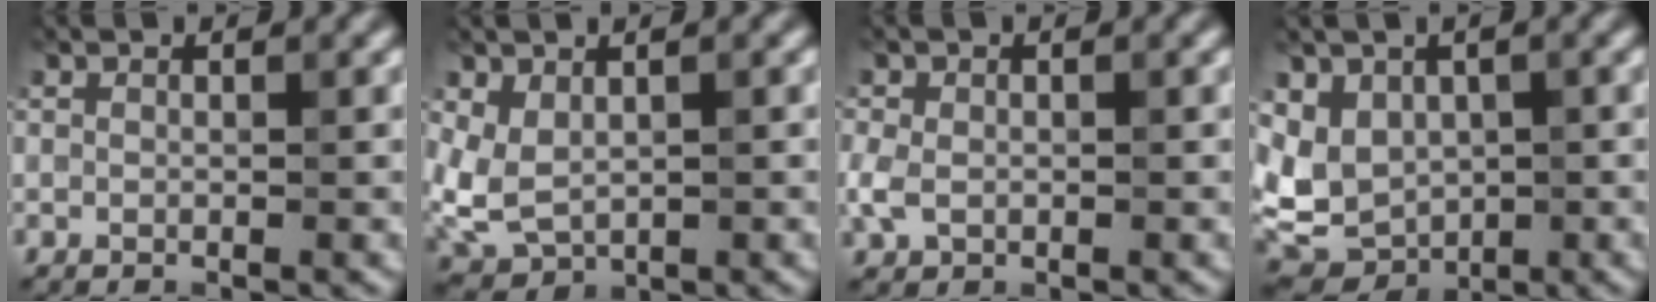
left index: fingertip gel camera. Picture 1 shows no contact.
{"total": 3.7, "force": [0.6, 2.7, 2.5], "torque": [-0.057, -0.012, 0.020]}
{"total": 2.5, "force": [-0.6, 1.9, 1.5], "torque": [-0.038, -0.003, -0.015]}
{"total": 5.3, "force": [0.4, 4.1, 3.4], "torque": [-0.059, -0.009, 0.009]}